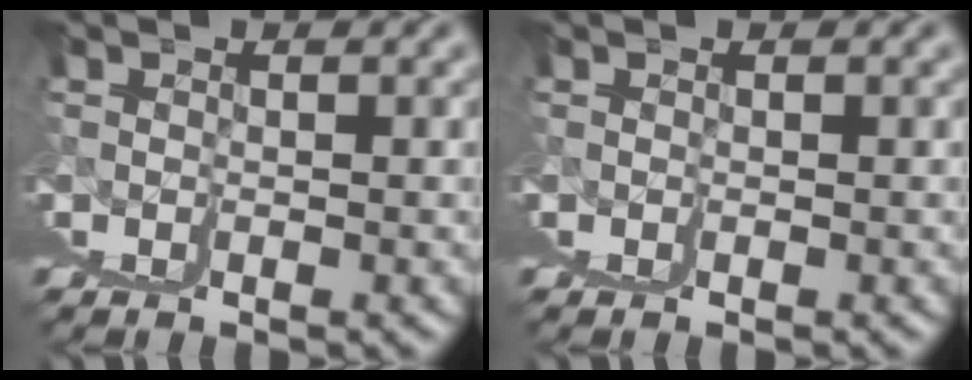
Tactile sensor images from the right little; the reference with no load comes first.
{"total": 0.0}